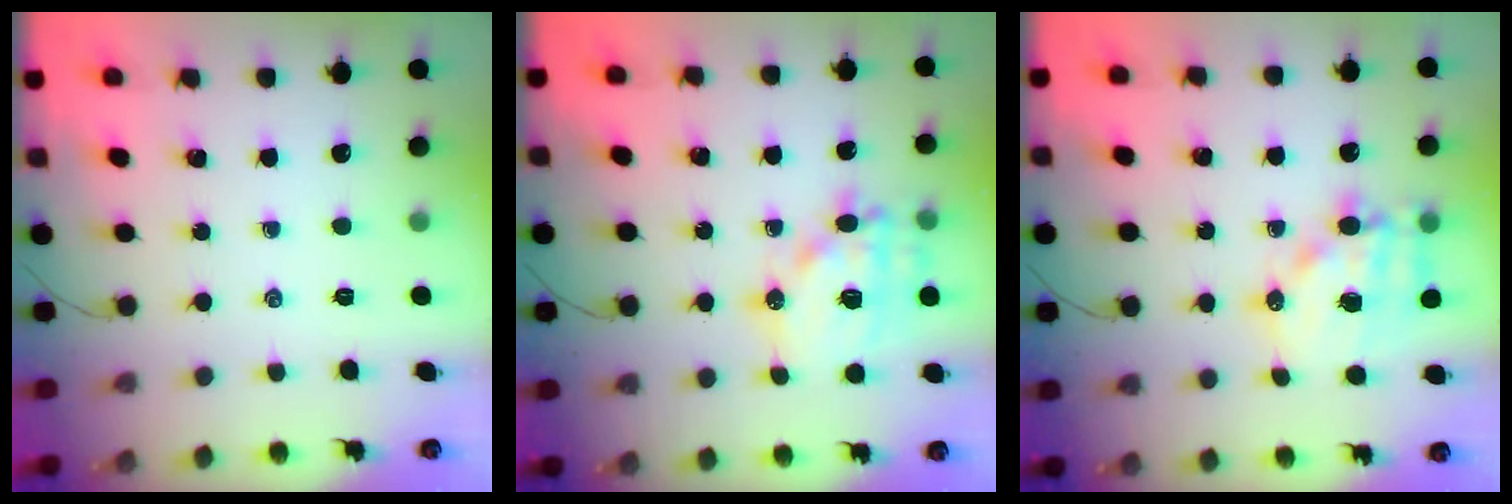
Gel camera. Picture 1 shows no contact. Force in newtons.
{"total": 15.6, "press": 15.4, "slide": 2.8}
{"total": 13.8, "press": 13.4, "slide": 3.0}